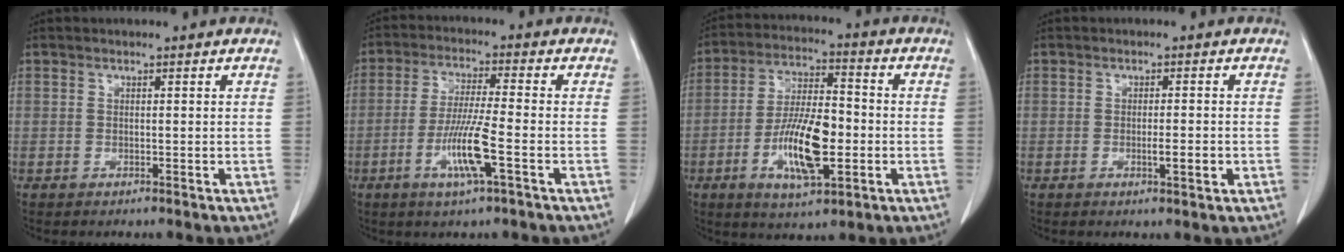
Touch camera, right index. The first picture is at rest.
{"total": 8.5, "force": [-3.2, -0.1, 7.9], "torque": [-0.155, -0.011, -0.063]}
{"total": 10.8, "force": [-3.7, 0.4, 10.1], "torque": [-0.203, -0.008, -0.077]}
{"total": 2.7, "force": [-0.8, 0.3, 2.6], "torque": [-0.043, -0.002, -0.011]}